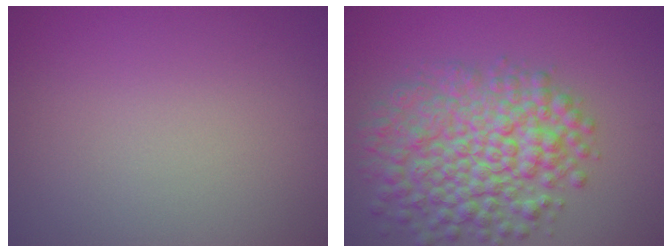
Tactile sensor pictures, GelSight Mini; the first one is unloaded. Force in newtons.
{"total": 8.3, "press": 8.3, "slide": 0.2}